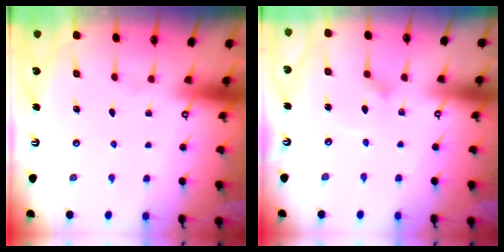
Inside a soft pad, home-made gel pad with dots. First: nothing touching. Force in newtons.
{"total": 3.1, "press": 3.1, "slide": 0.0}